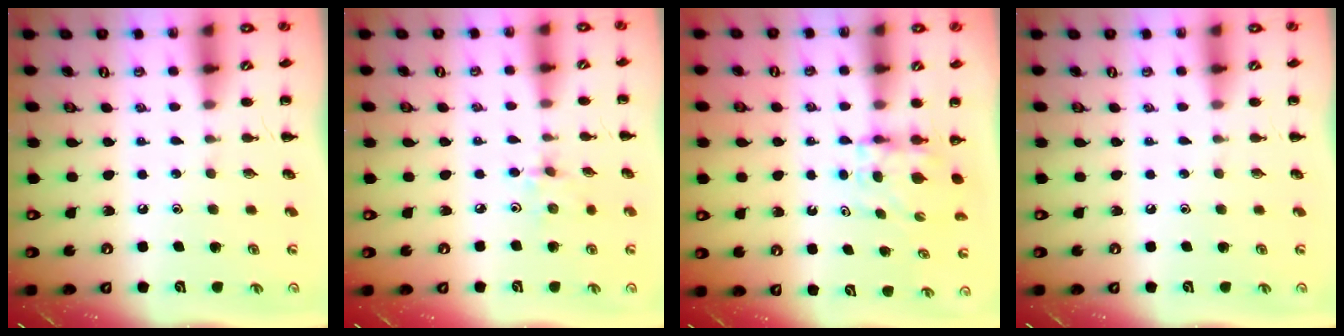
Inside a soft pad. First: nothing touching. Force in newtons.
{"total": 3.0, "press": 2.8, "slide": 0.9}
{"total": 6.3, "press": 6.3, "slide": 0.7}
{"total": 0.0}